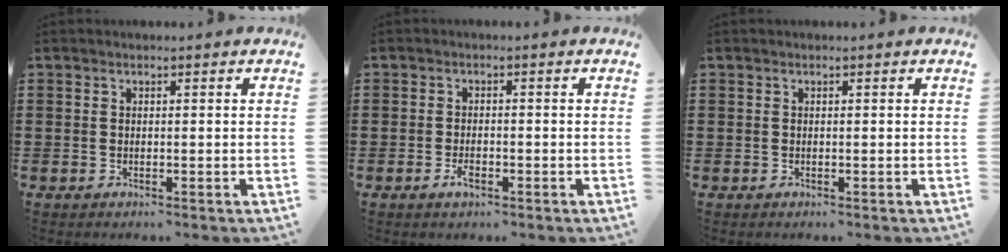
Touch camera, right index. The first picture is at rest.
{"total": 2.2, "force": [-1.0, 0.8, 1.8], "torque": [-0.040, -0.004, -0.020]}
{"total": 0.0}